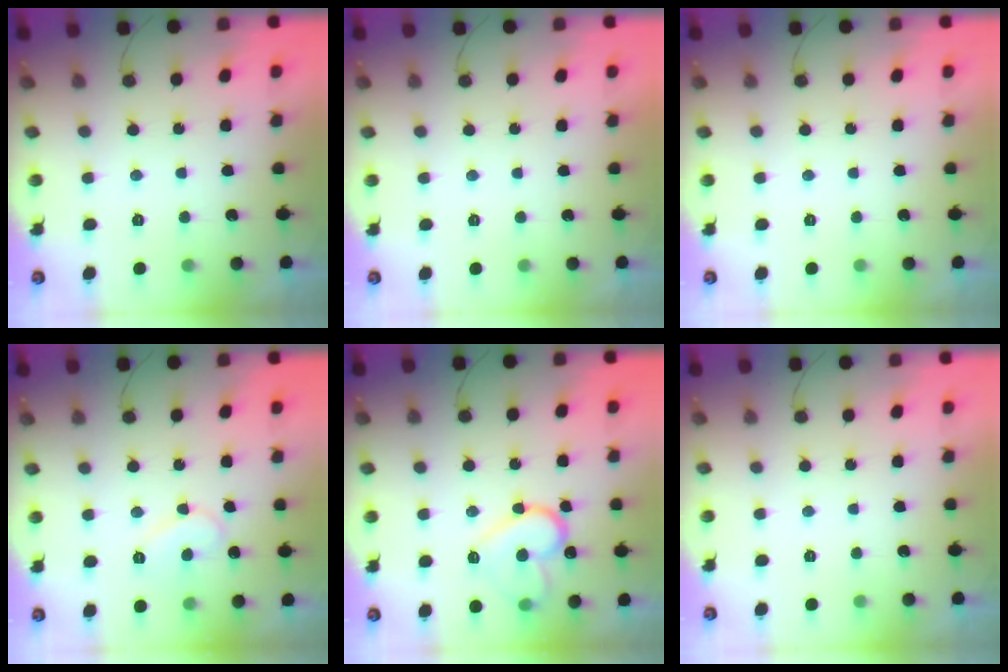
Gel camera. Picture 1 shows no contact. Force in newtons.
{"total": 1.7, "press": 1.7, "slide": 0.1}
{"total": 0.0}
{"total": 7.9, "press": 7.9, "slide": 0.4}
{"total": 14.4, "press": 14.3, "slide": 1.4}
{"total": 0.0}